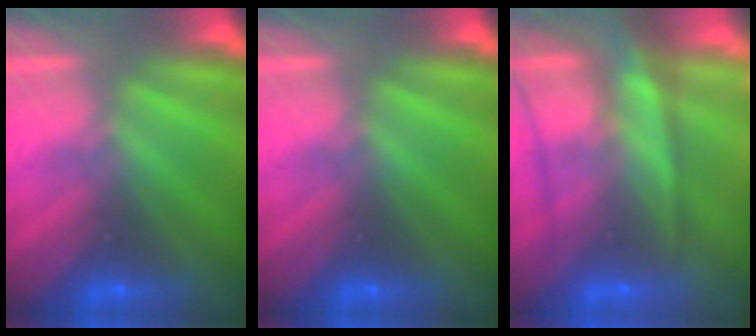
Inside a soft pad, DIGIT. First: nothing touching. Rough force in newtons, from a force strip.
{"total": 0.0}
{"total": 6.9}